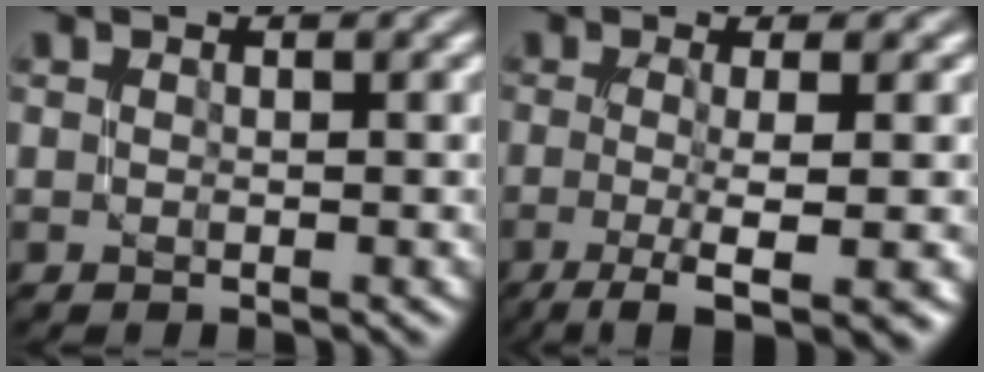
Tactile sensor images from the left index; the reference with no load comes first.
{"total": 6.1, "force": [-1.8, 1.2, 5.7], "torque": [-0.085, -0.008, -0.035]}